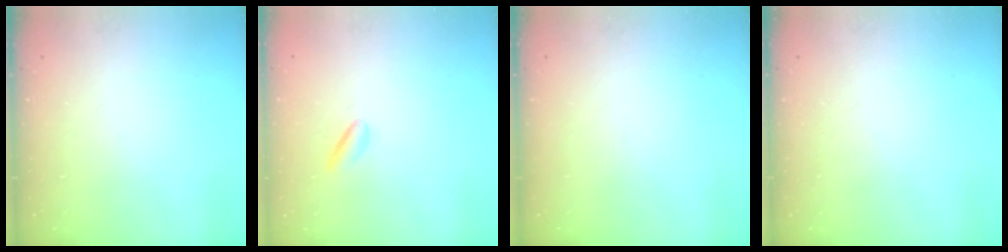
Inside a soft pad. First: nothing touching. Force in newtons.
{"total": 2.4, "press": 2.2, "slide": 0.8}
{"total": 0.0}
{"total": 0.0}